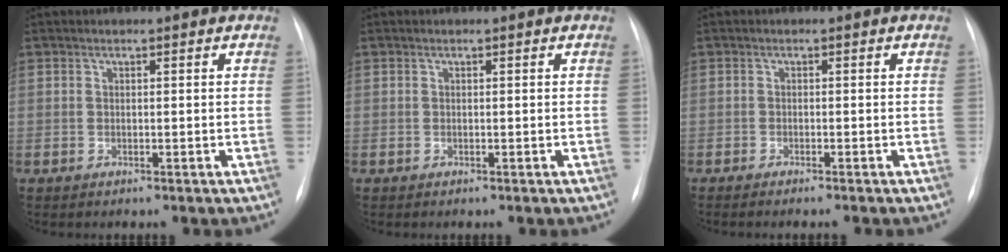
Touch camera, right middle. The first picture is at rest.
{"total": 0.0}
{"total": 2.8, "force": [-2.4, -0.3, 1.5], "torque": [-0.015, 0.000, -0.029]}